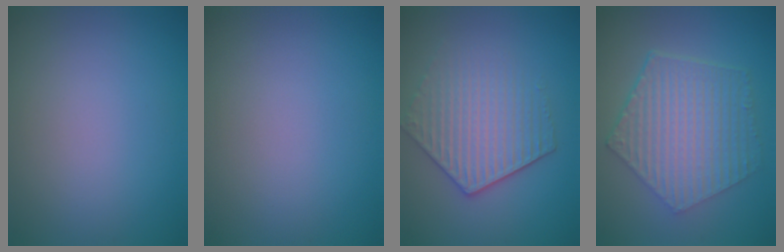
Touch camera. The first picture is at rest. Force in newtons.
{"total": 0.0}
{"total": 4.5, "press": 3.8, "slide": 2.3}
{"total": 6.9, "press": 4.9, "slide": 4.8}